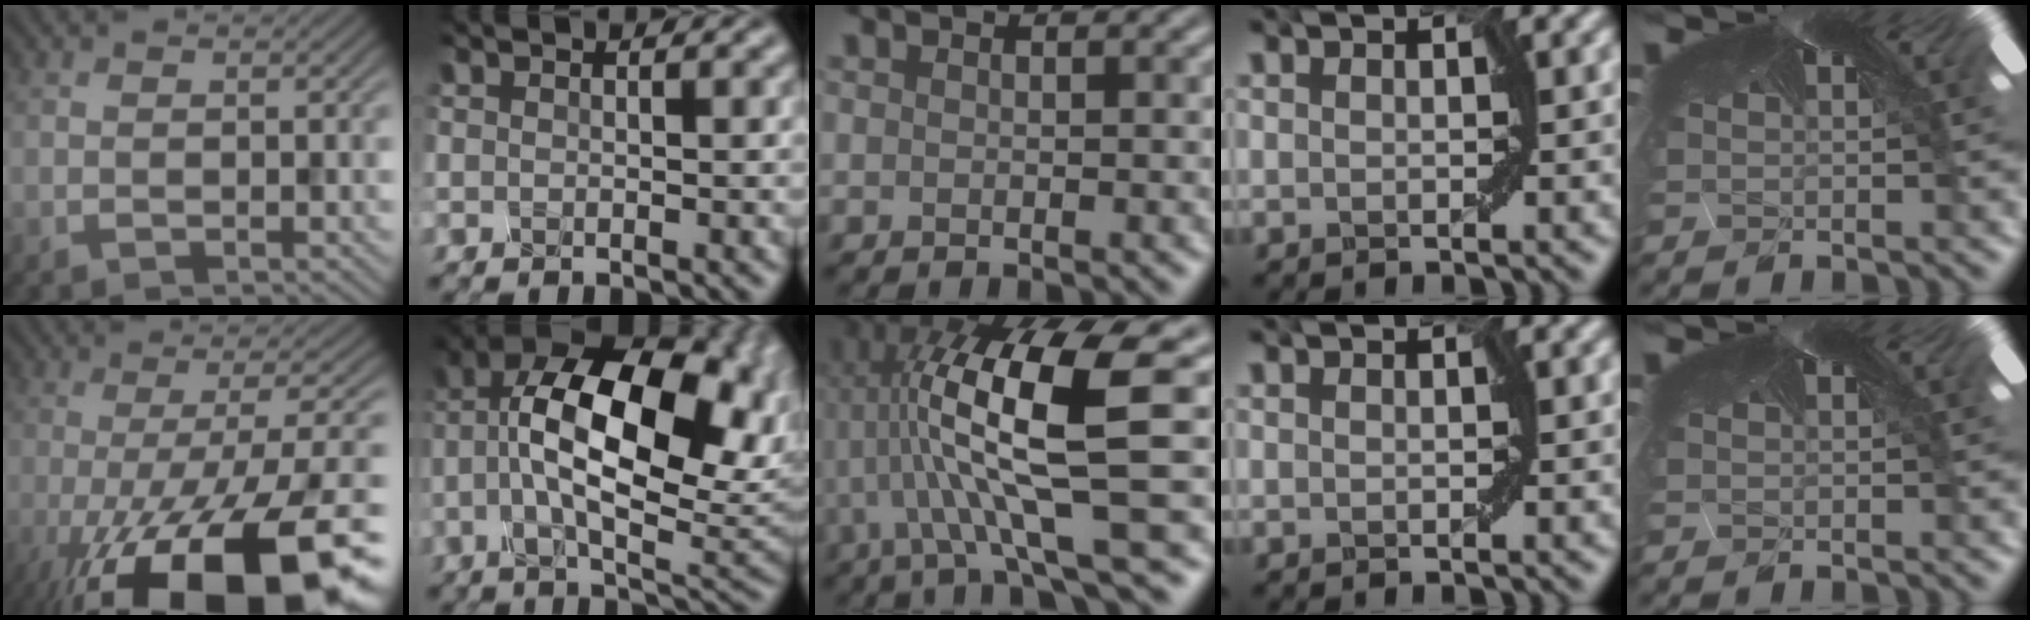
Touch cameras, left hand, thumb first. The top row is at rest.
{"thumb": {"total": 20.0, "force": [-10.0, 6.1, 16.2], "torque": [-0.227, -0.012, -0.158]}, "index": {"total": 15.6, "force": [0.0, 7.9, 13.5], "torque": [-0.207, 0.009, 0.013]}, "middle": {"total": 12.5, "force": [1.1, 2.0, 12.2], "torque": [-0.219, 0.011, 0.047]}}